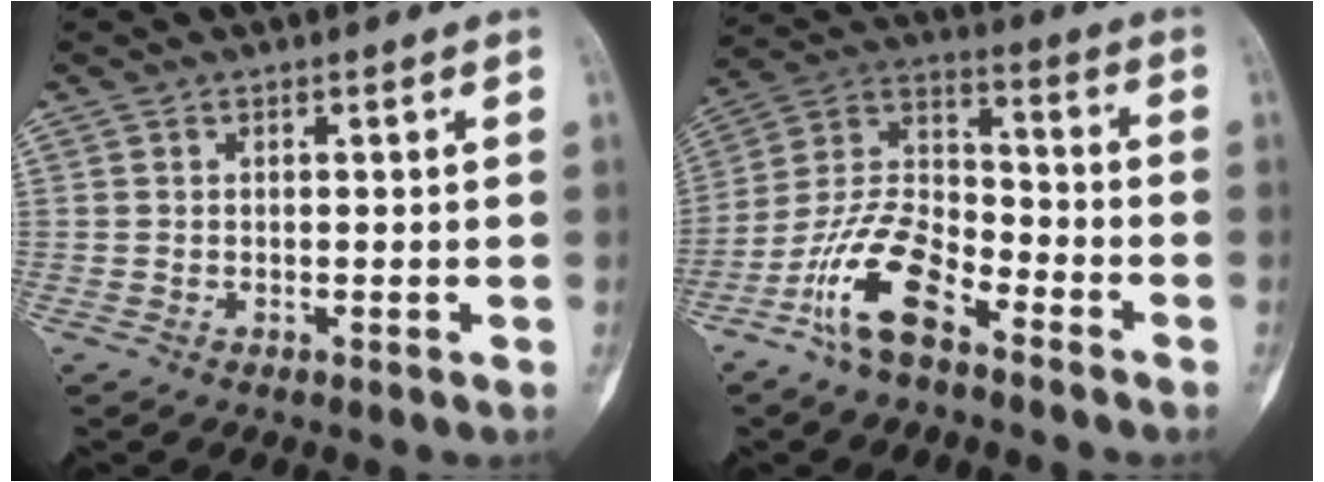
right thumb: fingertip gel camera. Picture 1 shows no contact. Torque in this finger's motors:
{"motor_torque": [0.13, 0.57, 0.36, -0.57, 0.09]}